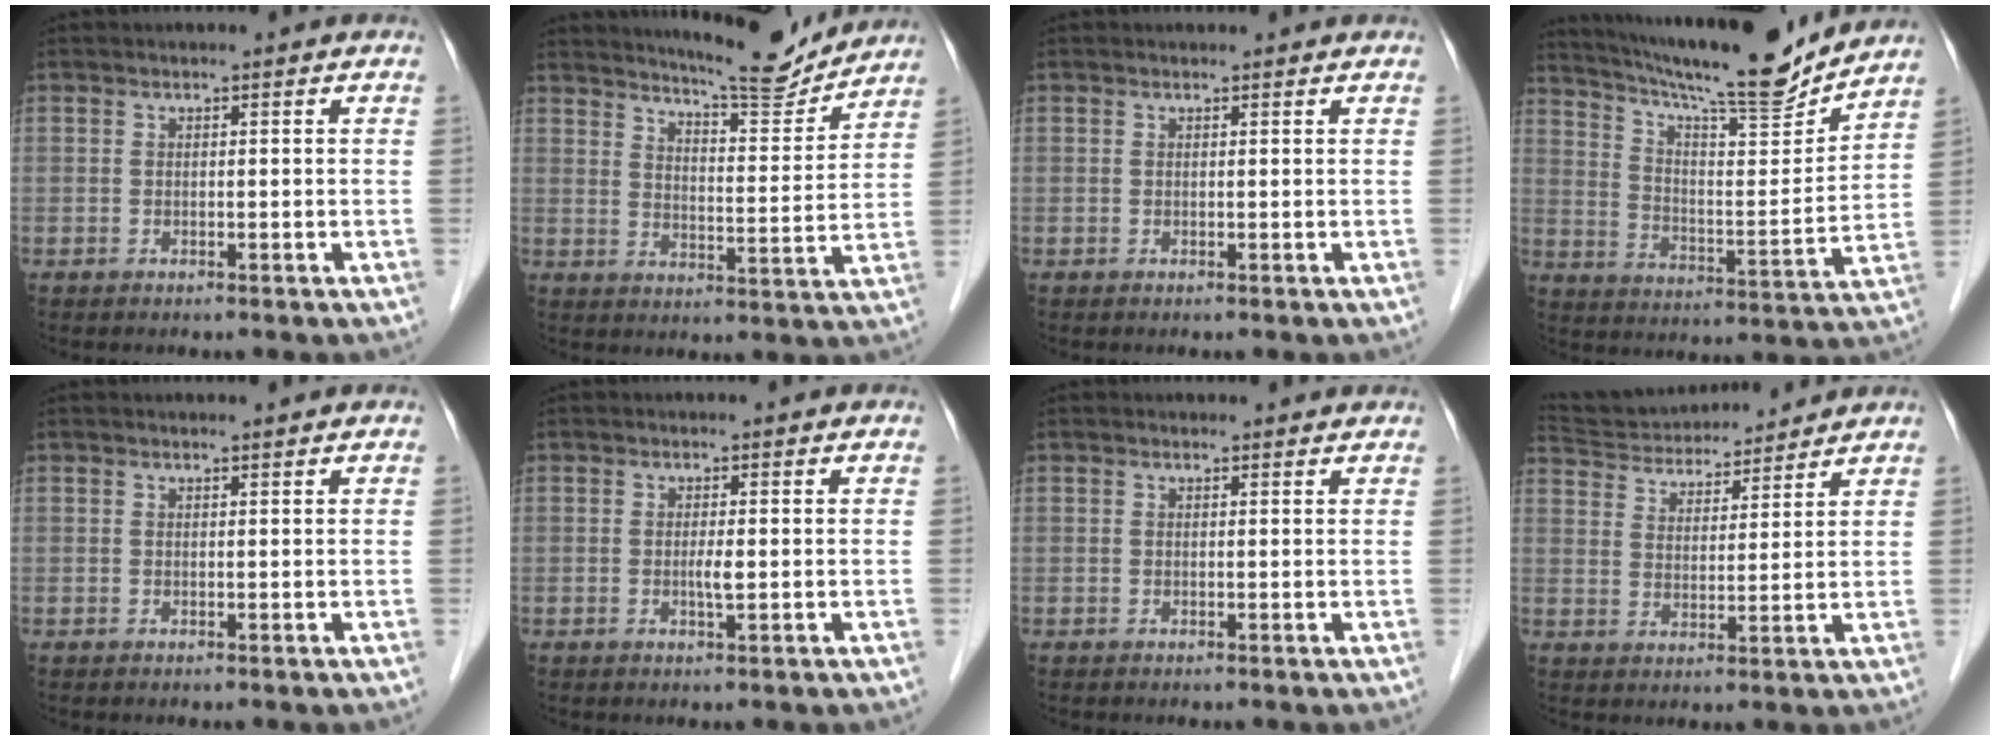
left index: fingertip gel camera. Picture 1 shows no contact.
{"total": 11.6, "force": [11.2, 0.9, 3.1], "torque": [-0.048, -0.019, 0.156]}
{"total": 1.0, "force": [1.0, 0.2, 0.1], "torque": [-0.011, 0.004, 0.010]}
{"total": 19.5, "force": [17.6, 1.0, 8.3], "torque": [-0.148, -0.019, 0.269]}
{"total": 0.6, "force": [0.6, 0.0, 0.2], "torque": [-0.007, -0.001, 0.010]}
{"total": 1.5, "force": [-0.3, 0.1, 1.5], "torque": [-0.030, -0.005, -0.005]}
{"total": 1.5, "force": [1.4, 0.5, 0.0], "torque": [-0.007, 0.000, 0.010]}
{"total": 14.0, "force": [13.2, 3.0, 3.5], "torque": [-0.067, 0.030, 0.217]}